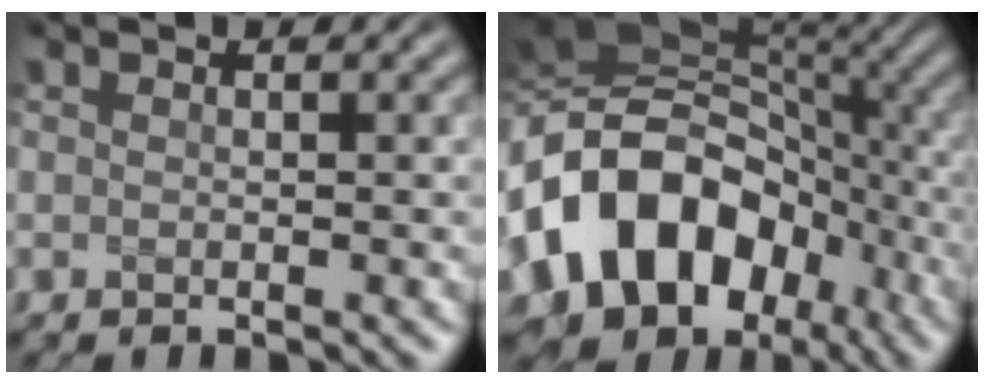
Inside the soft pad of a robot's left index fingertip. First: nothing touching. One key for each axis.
{"total": 15.8, "fx": -4.0, "fy": 12.0, "fz": 9.5, "tx": -0.174, "ty": -0.001, "tz": -0.078}